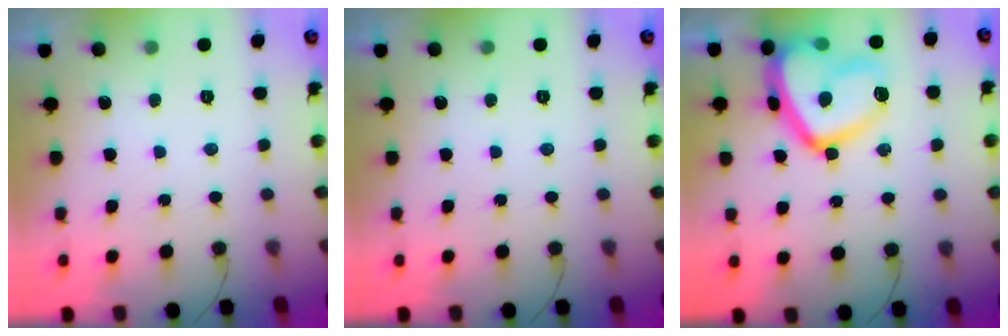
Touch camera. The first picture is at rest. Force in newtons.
{"total": 0.0}
{"total": 18.0, "press": 17.9, "slide": 1.4}